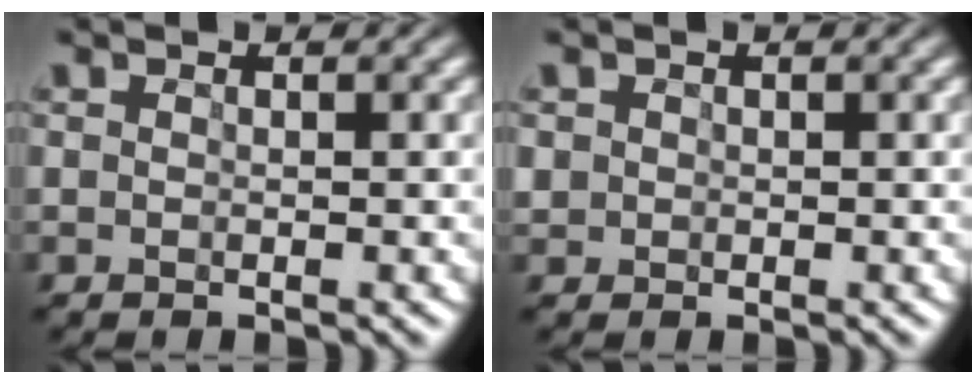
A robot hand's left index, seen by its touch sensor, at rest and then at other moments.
{"total": 1.9, "force": [0.2, 1.9, 0.5], "torque": [-0.011, 0.022, 0.001]}